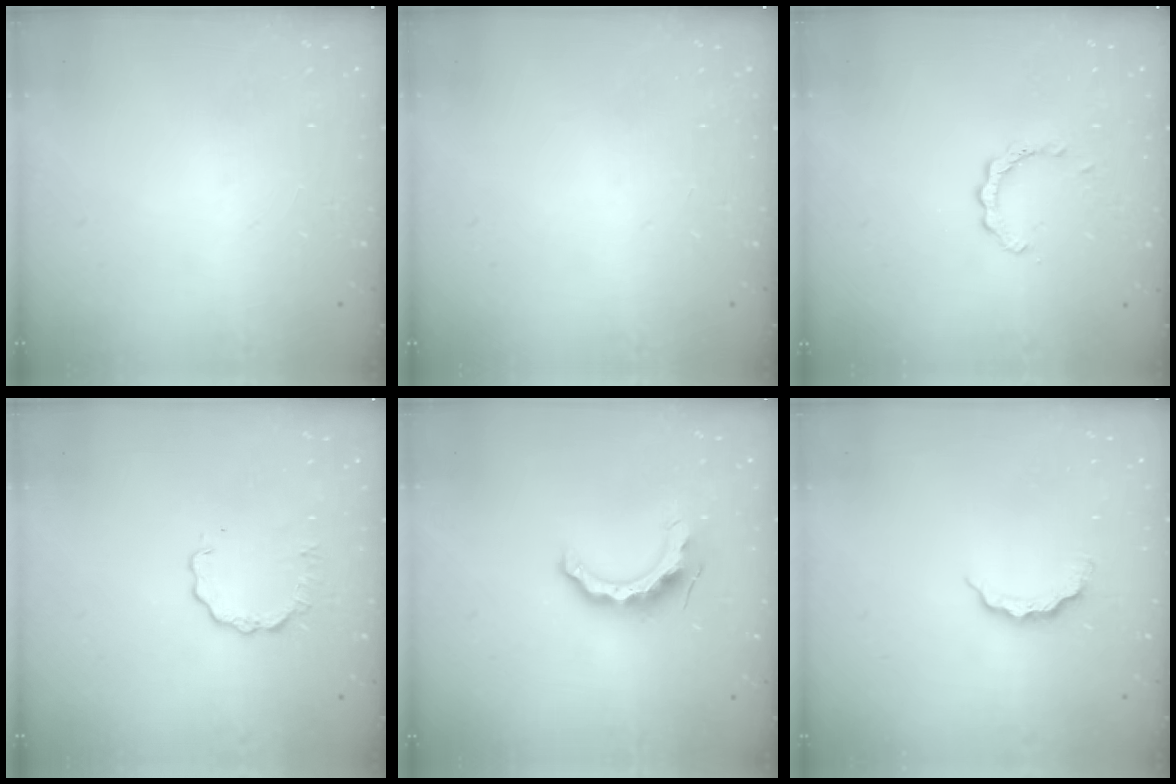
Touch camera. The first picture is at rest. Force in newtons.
{"total": 0.0}
{"total": 2.1, "press": 2.1, "slide": 0.1}
{"total": 2.9, "press": 2.9, "slide": 0.3}
{"total": 10.8, "press": 10.7, "slide": 0.9}
{"total": 5.3, "press": 5.3, "slide": 0.6}